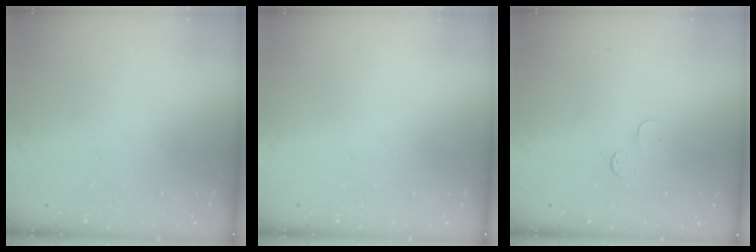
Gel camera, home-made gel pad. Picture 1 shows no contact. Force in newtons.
{"total": 0.0}
{"total": 4.1, "press": 4.0, "slide": 0.4}